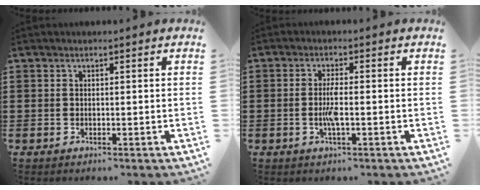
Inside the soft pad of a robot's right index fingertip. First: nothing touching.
{"total": 3.3, "force": [-0.7, 0.6, 3.2], "torque": [-0.072, -0.006, -0.017]}